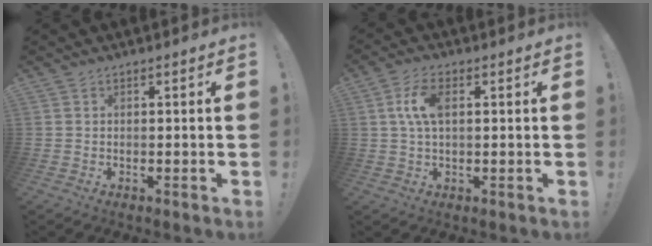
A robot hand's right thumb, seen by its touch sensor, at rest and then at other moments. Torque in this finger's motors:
{"motor_torque": [0.00, 0.00, 0.20, -0.19, 0.01]}